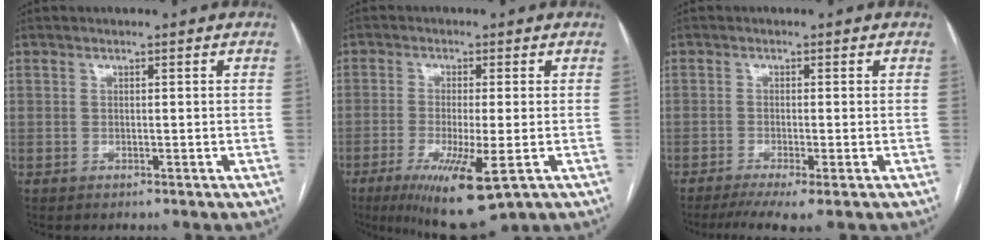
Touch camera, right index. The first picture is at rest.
{"total": 10.6, "force": [-4.7, 1.4, 9.4], "torque": [-0.163, -0.032, -0.072]}
{"total": 4.8, "force": [-3.1, 0.2, 3.7], "torque": [-0.057, -0.012, -0.053]}